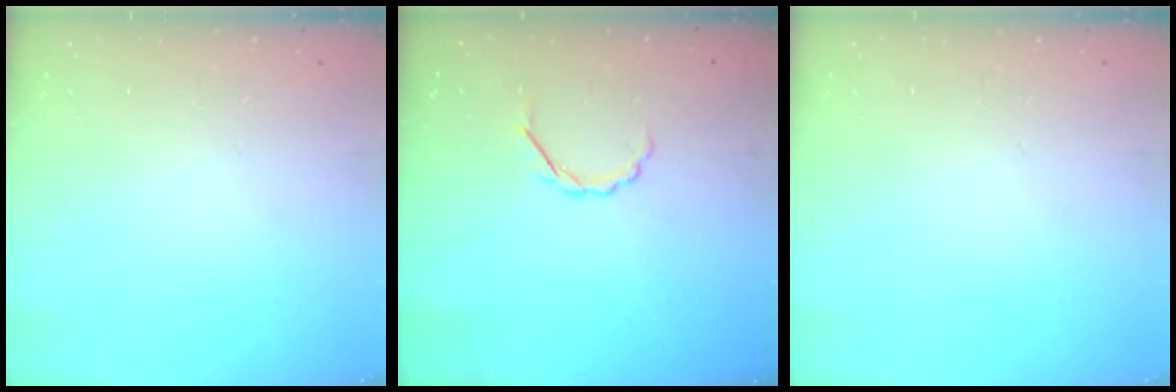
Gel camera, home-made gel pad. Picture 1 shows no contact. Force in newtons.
{"total": 2.4, "press": 2.2, "slide": 0.8}
{"total": 0.0}